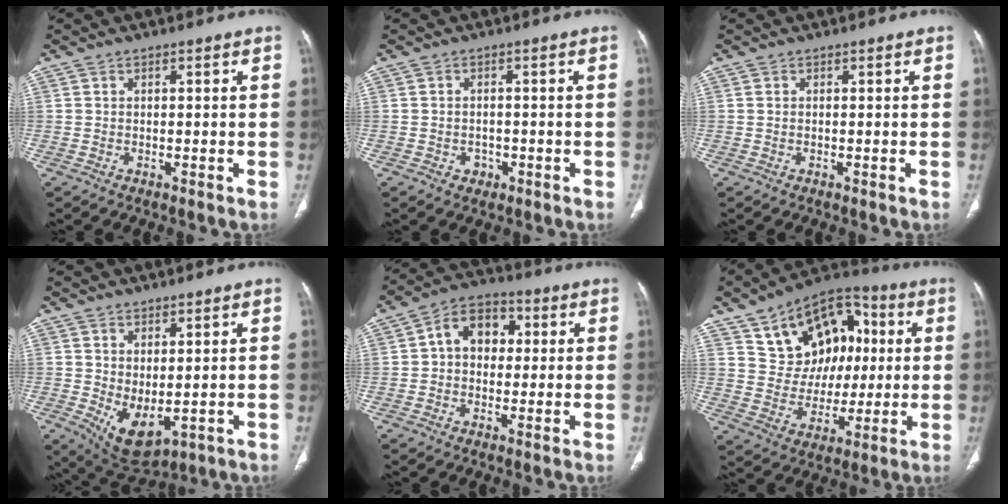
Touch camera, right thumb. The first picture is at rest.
{"total": 1.9, "force": [-0.8, 1.6, 0.7], "torque": [-0.002, 0.006, -0.006]}
{"total": 0.0}
{"total": 7.4, "force": [-0.5, 3.8, 6.4], "torque": [-0.099, -0.014, 0.017]}
{"total": 8.7, "force": [1.2, 6.5, 5.7], "torque": [-0.062, 0.019, 0.010]}
{"total": 18.0, "force": [5.6, 13.2, 11.0], "torque": [-0.115, 0.011, 0.100]}